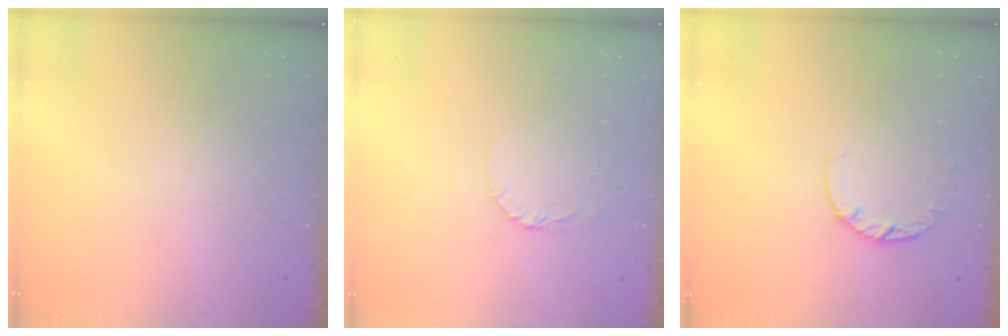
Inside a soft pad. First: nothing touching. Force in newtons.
{"total": 2.6, "press": 2.6, "slide": 0.1}
{"total": 3.0, "press": 2.9, "slide": 0.4}